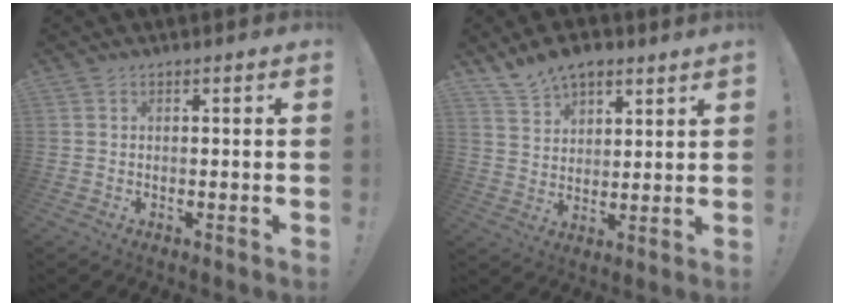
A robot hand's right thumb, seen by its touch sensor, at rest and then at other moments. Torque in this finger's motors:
{"motor_torque": [0.85, 0.92, 0.39, 0.35, 0.06]}